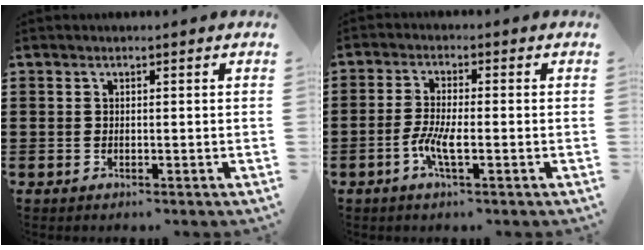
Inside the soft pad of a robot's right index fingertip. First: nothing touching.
{"total": 4.7, "force": [-1.8, 0.9, 4.3], "torque": [-0.091, -0.007, -0.038]}